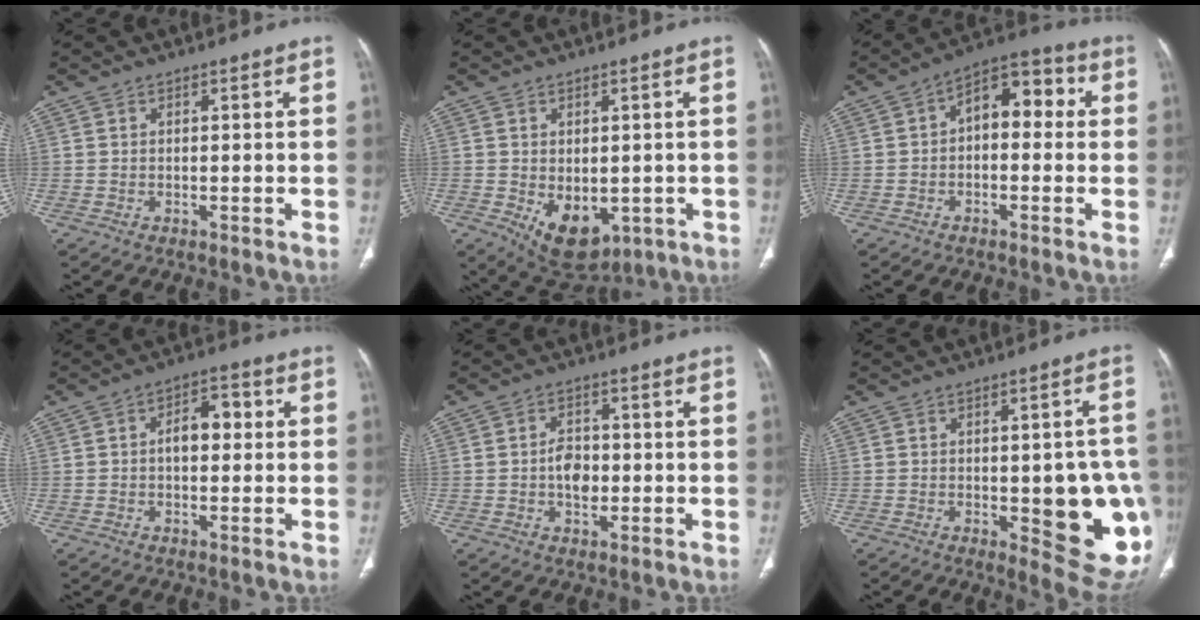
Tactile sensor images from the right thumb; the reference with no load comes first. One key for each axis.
{"total": 9.9, "fx": -2.5, "fy": 6.5, "fz": 7.1, "tx": -0.081, "ty": -0.010, "tz": -0.013}
{"total": 9.7, "fx": 0.8, "fy": 5.9, "fz": 7.7, "tx": -0.080, "ty": 0.036, "tz": -0.004}
{"total": 6.3, "fx": 0.4, "fy": 3.9, "fz": 5.0, "tx": -0.059, "ty": 0.022, "tz": -0.001}
{"total": 5.2, "fx": -0.6, "fy": 3.6, "fz": 3.7, "tx": -0.048, "ty": 0.010, "tz": -0.012}
{"total": 17.4, "fx": -3.5, "fy": 6.5, "fz": 15.7, "tx": -0.138, "ty": 0.006, "tz": -0.020}